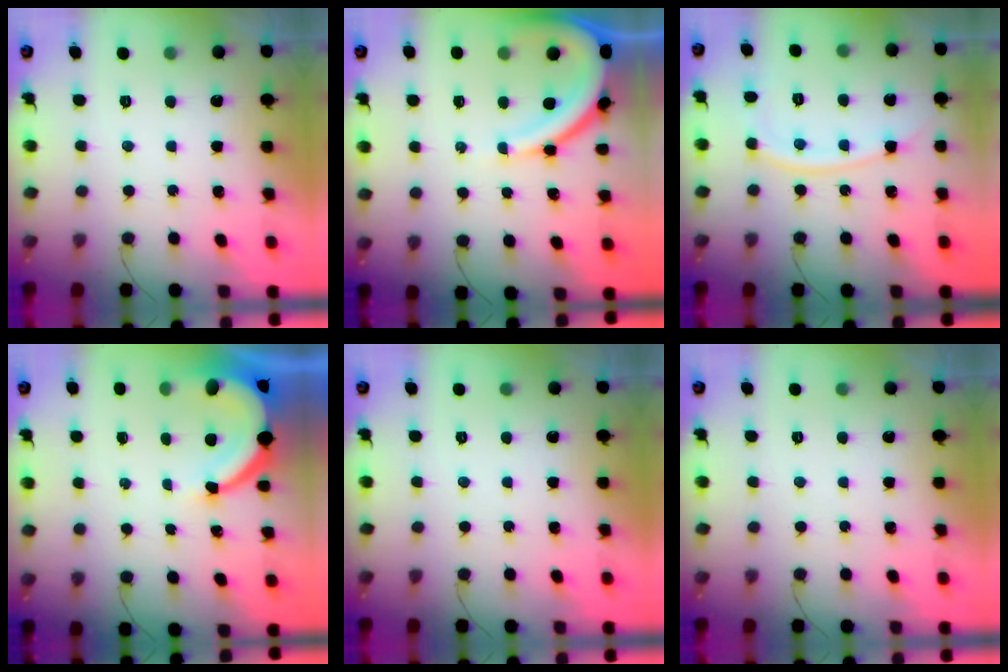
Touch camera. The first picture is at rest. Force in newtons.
{"total": 11.1, "press": 11.1, "slide": 1.0}
{"total": 8.9, "press": 8.9, "slide": 0.1}
{"total": 9.0, "press": 9.0, "slide": 1.2}
{"total": 0.0}
{"total": 0.0}